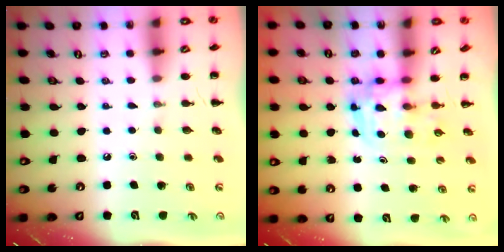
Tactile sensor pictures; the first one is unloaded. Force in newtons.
{"total": 3.4, "press": 3.3, "slide": 0.6}